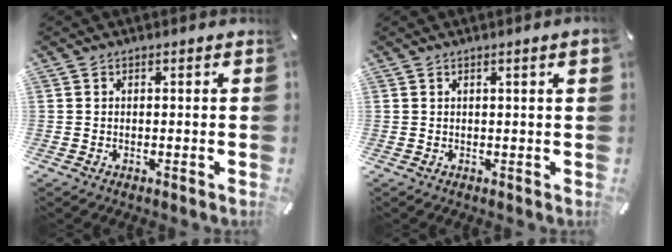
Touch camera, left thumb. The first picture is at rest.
{"total": 1.7, "force": [0.7, 0.0, 1.6], "torque": [-0.029, -0.001, 0.011]}